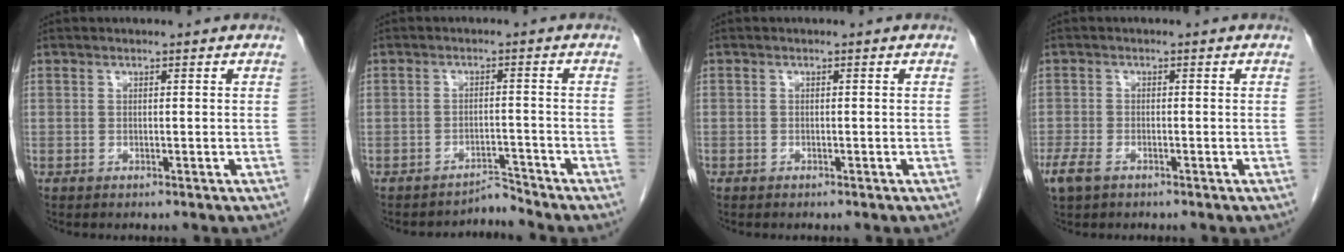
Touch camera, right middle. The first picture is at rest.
{"total": 2.8, "force": [-2.5, -0.4, -1.1], "torque": [0.029, -0.001, -0.036]}
{"total": 0.7, "force": [-0.4, 0.5, 0.0], "torque": [-0.007, 0.004, -0.011]}
{"total": 3.8, "force": [-2.3, 1.8, 2.4], "torque": [-0.056, -0.007, -0.040]}